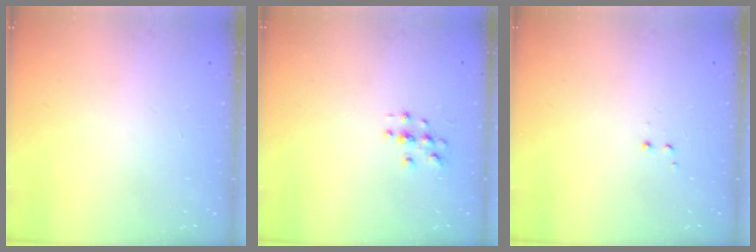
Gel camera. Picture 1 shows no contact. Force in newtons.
{"total": 2.8, "press": 2.8, "slide": 0.3}
{"total": 1.2, "press": 1.0, "slide": 0.6}